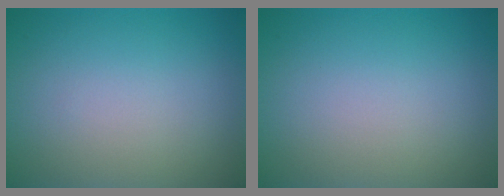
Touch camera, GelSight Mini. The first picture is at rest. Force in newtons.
{"total": 0.0}